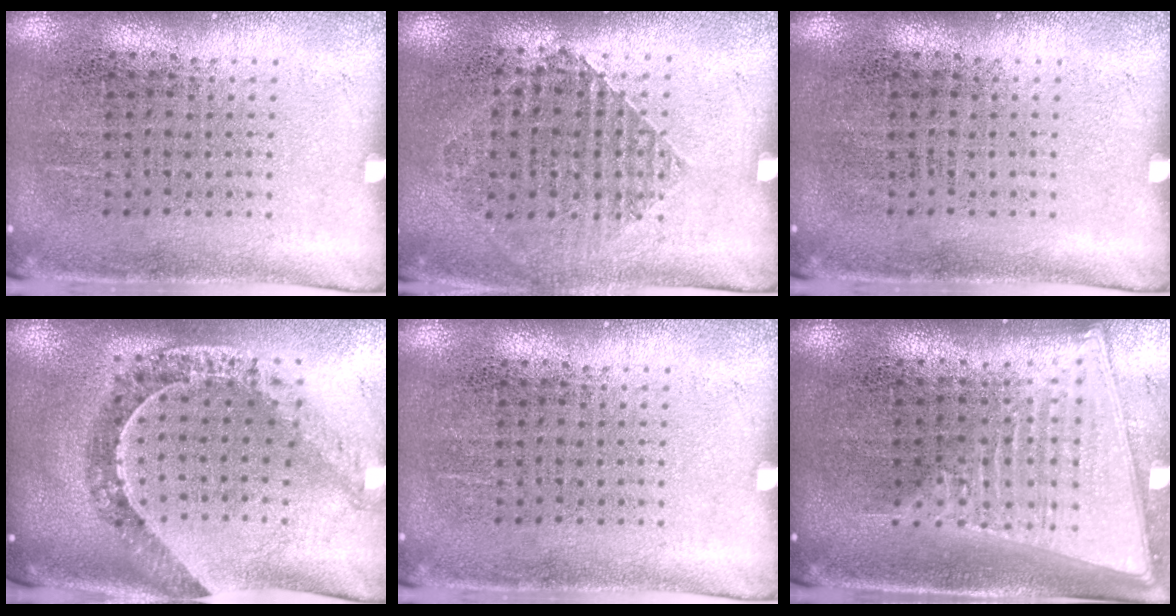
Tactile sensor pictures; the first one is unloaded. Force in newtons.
{"total": 1.0, "press": 1.0, "slide": 0.2}
{"total": 0.0}
{"total": 1.2, "press": 1.2, "slide": 0.4}
{"total": 0.0}
{"total": 2.1, "press": 1.8, "slide": 1.1}